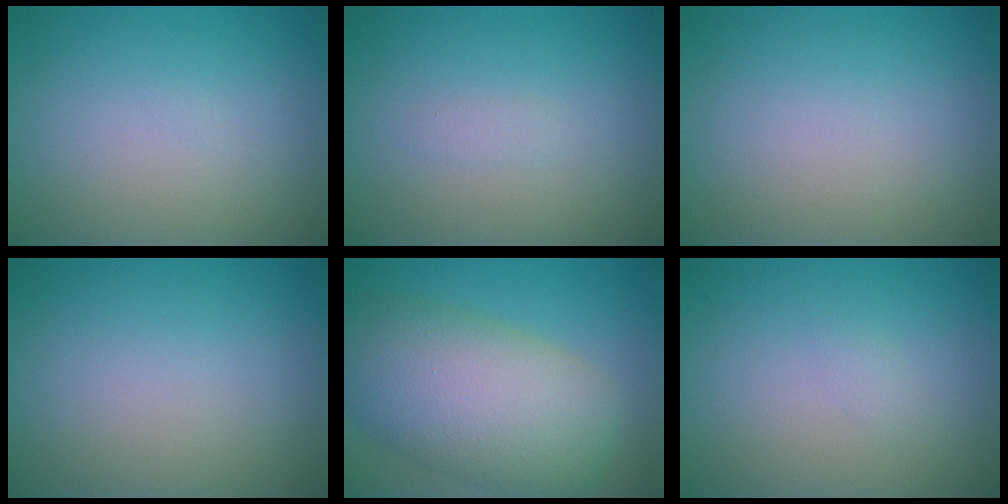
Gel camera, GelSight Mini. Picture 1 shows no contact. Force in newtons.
{"total": 0.6, "press": 0.6, "slide": 0.0}
{"total": 0.0}
{"total": 0.0}
{"total": 10.9, "press": 10.9, "slide": 0.5}
{"total": 0.7, "press": 0.7, "slide": 0.1}